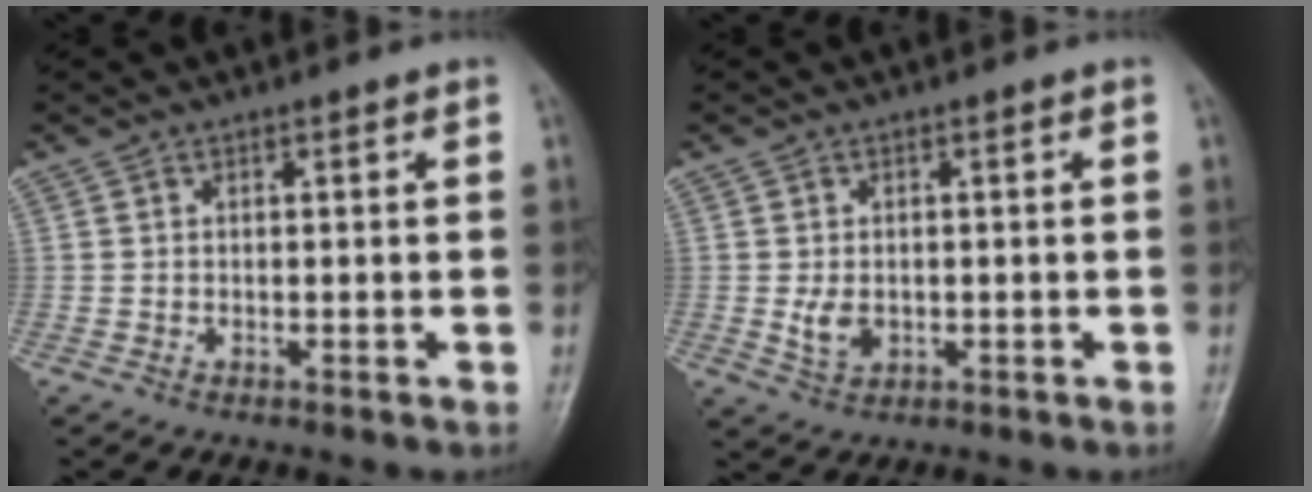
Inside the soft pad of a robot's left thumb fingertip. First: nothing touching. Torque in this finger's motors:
{"motor_torque": [0.34, 0.35, 0.17, -0.17, 0.09]}